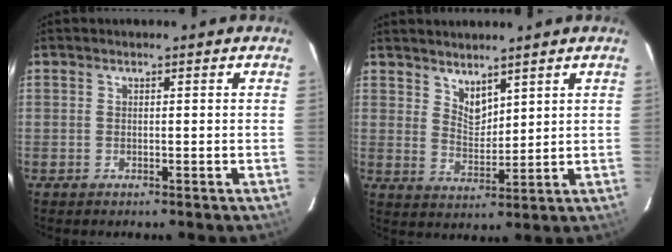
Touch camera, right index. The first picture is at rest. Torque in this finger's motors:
{"motor_torque": [-0.07, 0.15, 0.07, 0.00]}